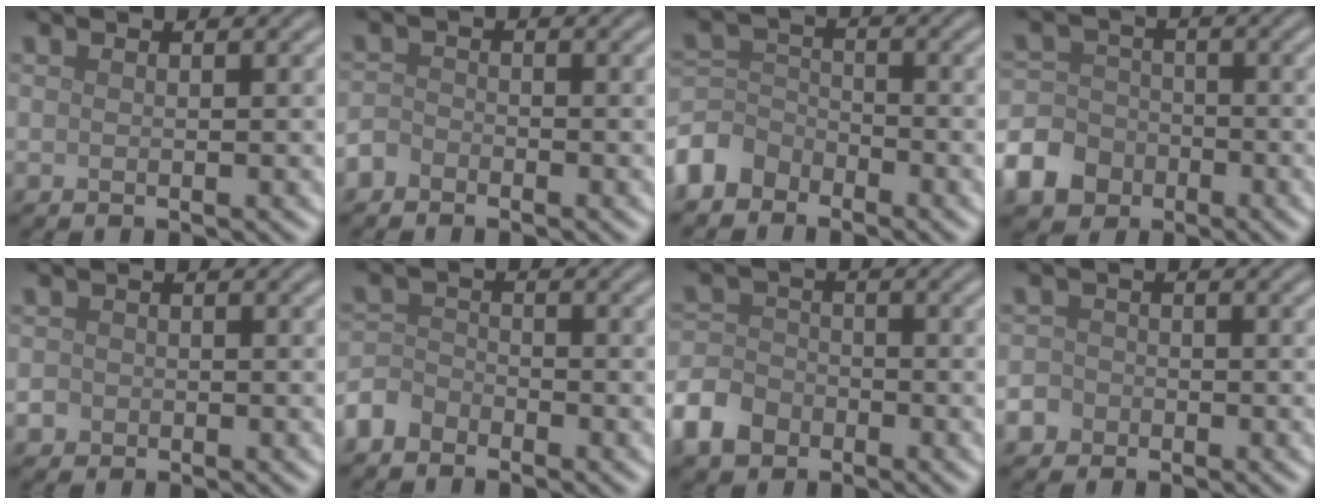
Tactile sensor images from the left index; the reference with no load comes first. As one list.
[{"total": 1.7, "force": [-1.3, 1.1, 0.2], "torque": [0.000, 0.005, -0.032]}, {"total": 3.8, "force": [-2.7, 2.5, 0.7], "torque": [-0.016, 0.005, -0.067]}, {"total": 7.3, "force": [-3.9, 5.7, 2.2], "torque": [-0.045, -0.016, -0.095]}, {"total": 1.3, "force": [-0.6, 1.1, 0.3], "torque": [-0.002, 0.001, -0.008]}, {"total": 2.6, "force": [-2.1, 1.5, 0.5], "torque": [-0.010, 0.006, -0.054]}, {"total": 5.0, "force": [-3.0, 3.5, 1.9], "torque": [-0.047, -0.001, -0.072]}, {"total": 2.9, "force": [-1.6, 2.4, 0.5], "torque": [0.007, -0.002, -0.036]}]